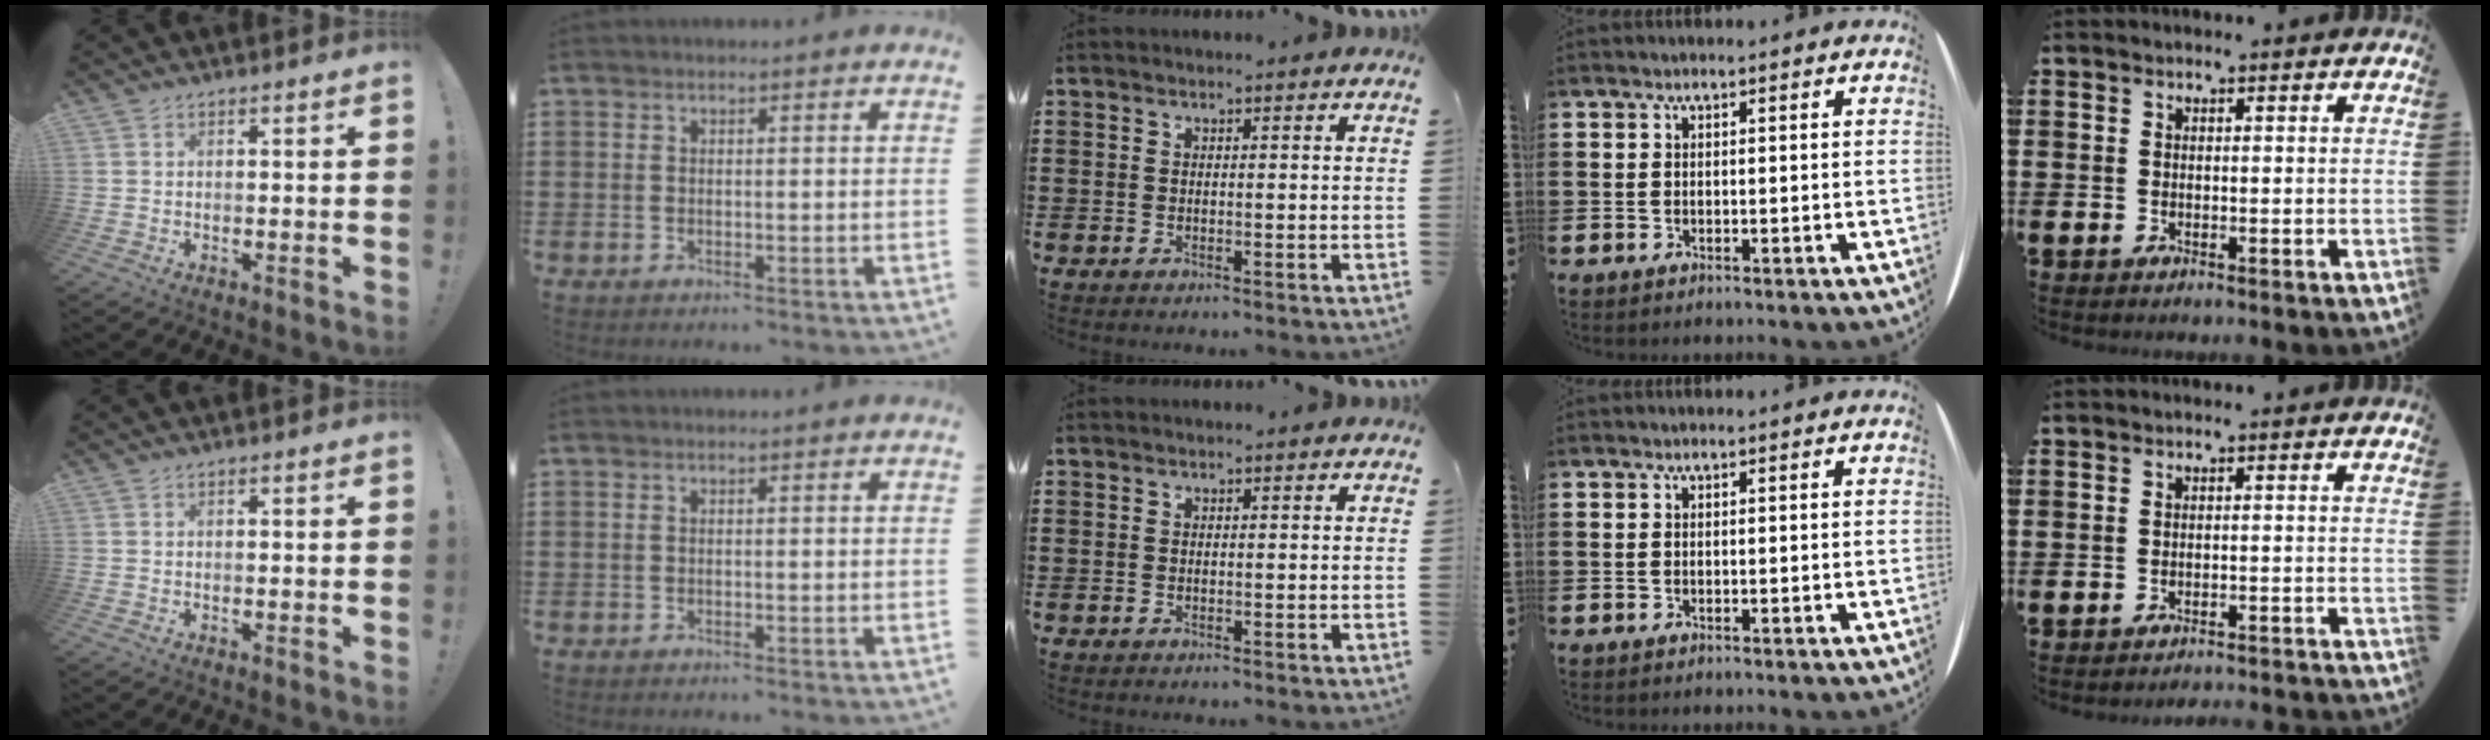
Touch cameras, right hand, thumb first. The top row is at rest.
{"little": {"total": 1.6, "force": [-1.6, -0.3, -0.1], "torque": [-0.001, 0.005, -0.034]}}